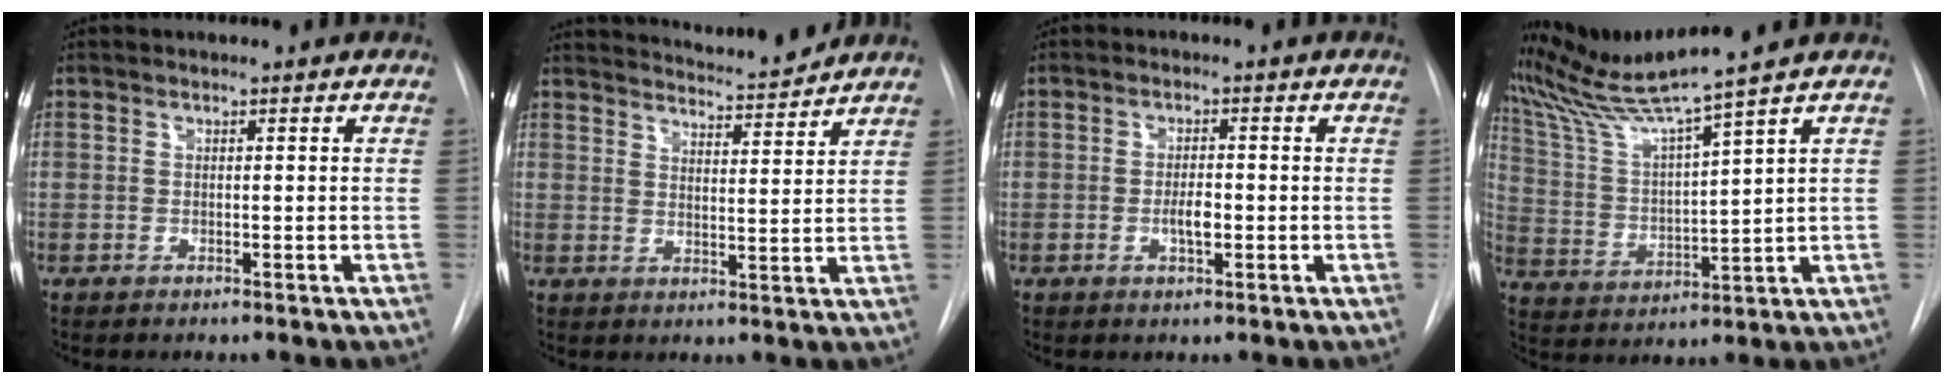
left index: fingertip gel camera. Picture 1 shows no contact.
{"total": 10.5, "force": [10.1, -0.1, 2.9], "torque": [-0.047, -0.006, 0.143]}
{"total": 2.5, "force": [-0.6, 0.8, 2.3], "torque": [-0.042, 0.002, -0.010]}
{"total": 10.8, "force": [9.5, -3.2, 4.1], "torque": [-0.088, -0.012, 0.189]}